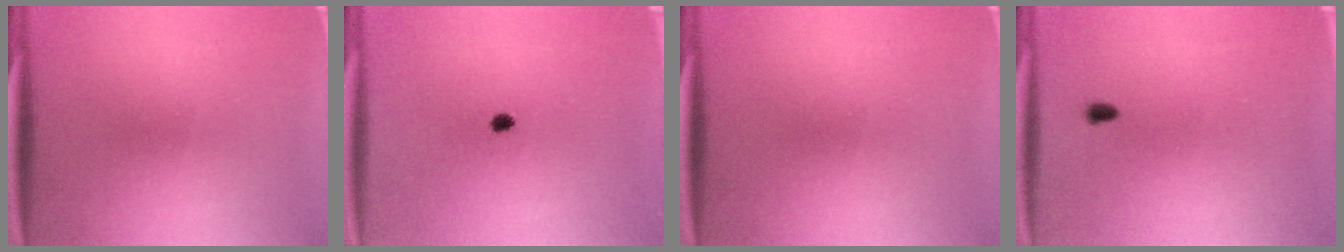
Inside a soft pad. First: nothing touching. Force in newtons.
{"total": 1.5}
{"total": 0.0}
{"total": 1.0}